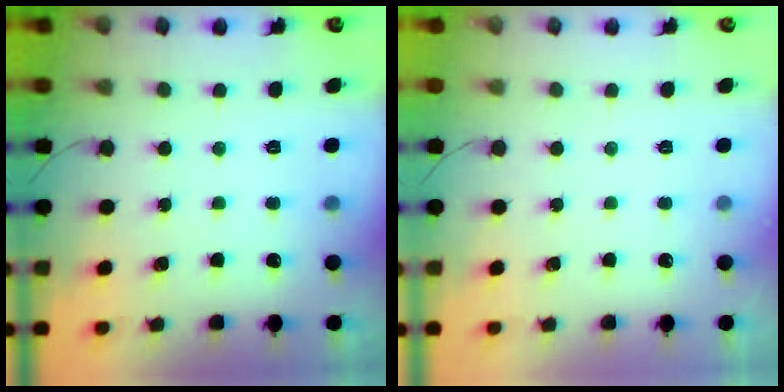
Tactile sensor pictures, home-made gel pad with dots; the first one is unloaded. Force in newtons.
{"total": 0.0}